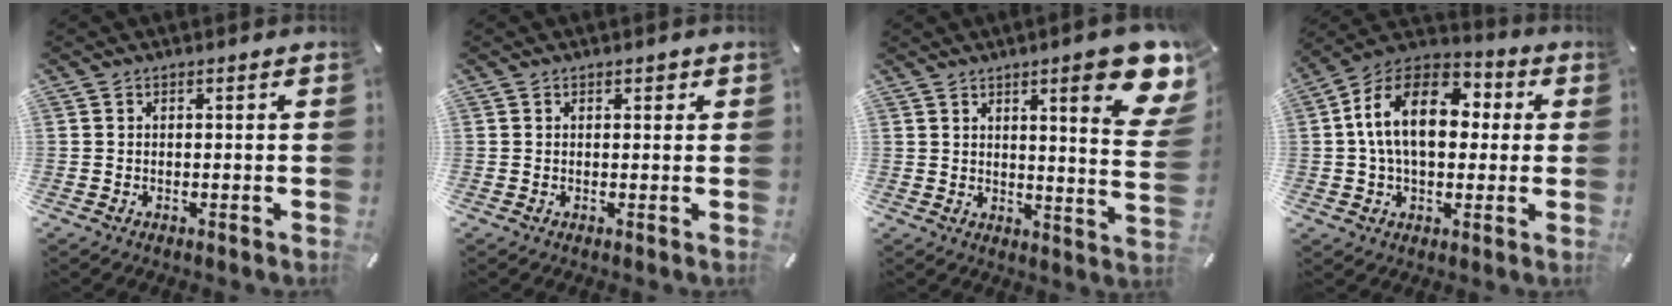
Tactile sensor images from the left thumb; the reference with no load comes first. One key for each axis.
{"total": 1.0, "fx": 0.4, "fy": 0.7, "fz": 0.5, "tx": -0.002, "ty": 0.001, "tz": 0.006}
{"total": 15.2, "fx": 8.2, "fy": 3.3, "fz": 12.3, "tx": -0.162, "ty": -0.052, "tz": 0.125}
{"total": 16.6, "fx": 2.3, "fy": 10.9, "fz": 12.3, "tx": -0.240, "ty": 0.008, "tz": 0.036}